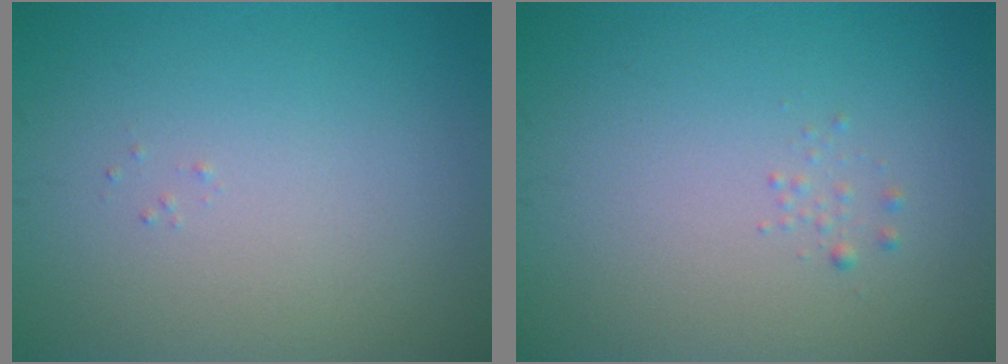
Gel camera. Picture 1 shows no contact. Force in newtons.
{"total": 0.6, "press": 0.6, "slide": 0.0}